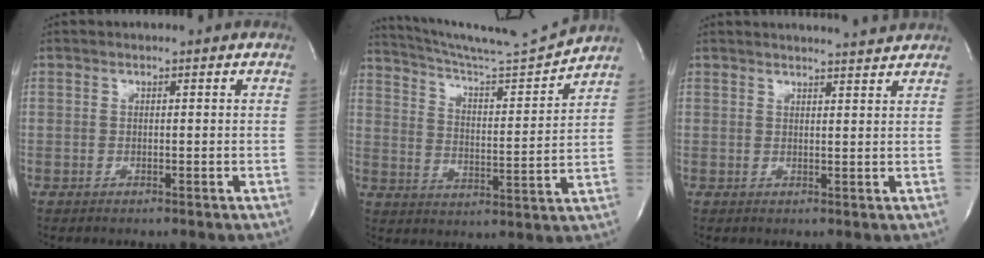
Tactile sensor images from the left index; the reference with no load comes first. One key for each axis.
{"total": 14.1, "fx": 13.5, "fy": -2.4, "fz": 3.2, "tx": -0.061, "ty": -0.043, "tz": 0.216}
{"total": 5.8, "fx": 5.7, "fy": -0.6, "fz": 1.2, "tx": -0.021, "ty": 0.001, "tz": 0.064}